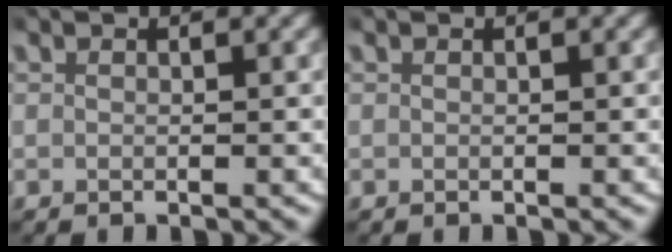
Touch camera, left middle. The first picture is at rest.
{"total": 0.0}